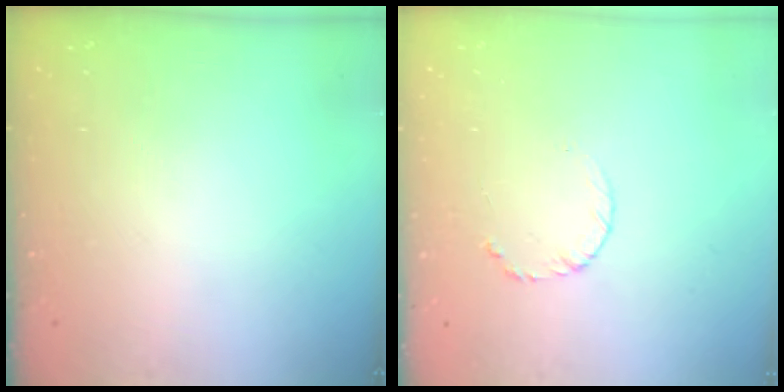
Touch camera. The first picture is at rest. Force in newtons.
{"total": 3.3, "press": 3.3, "slide": 0.3}